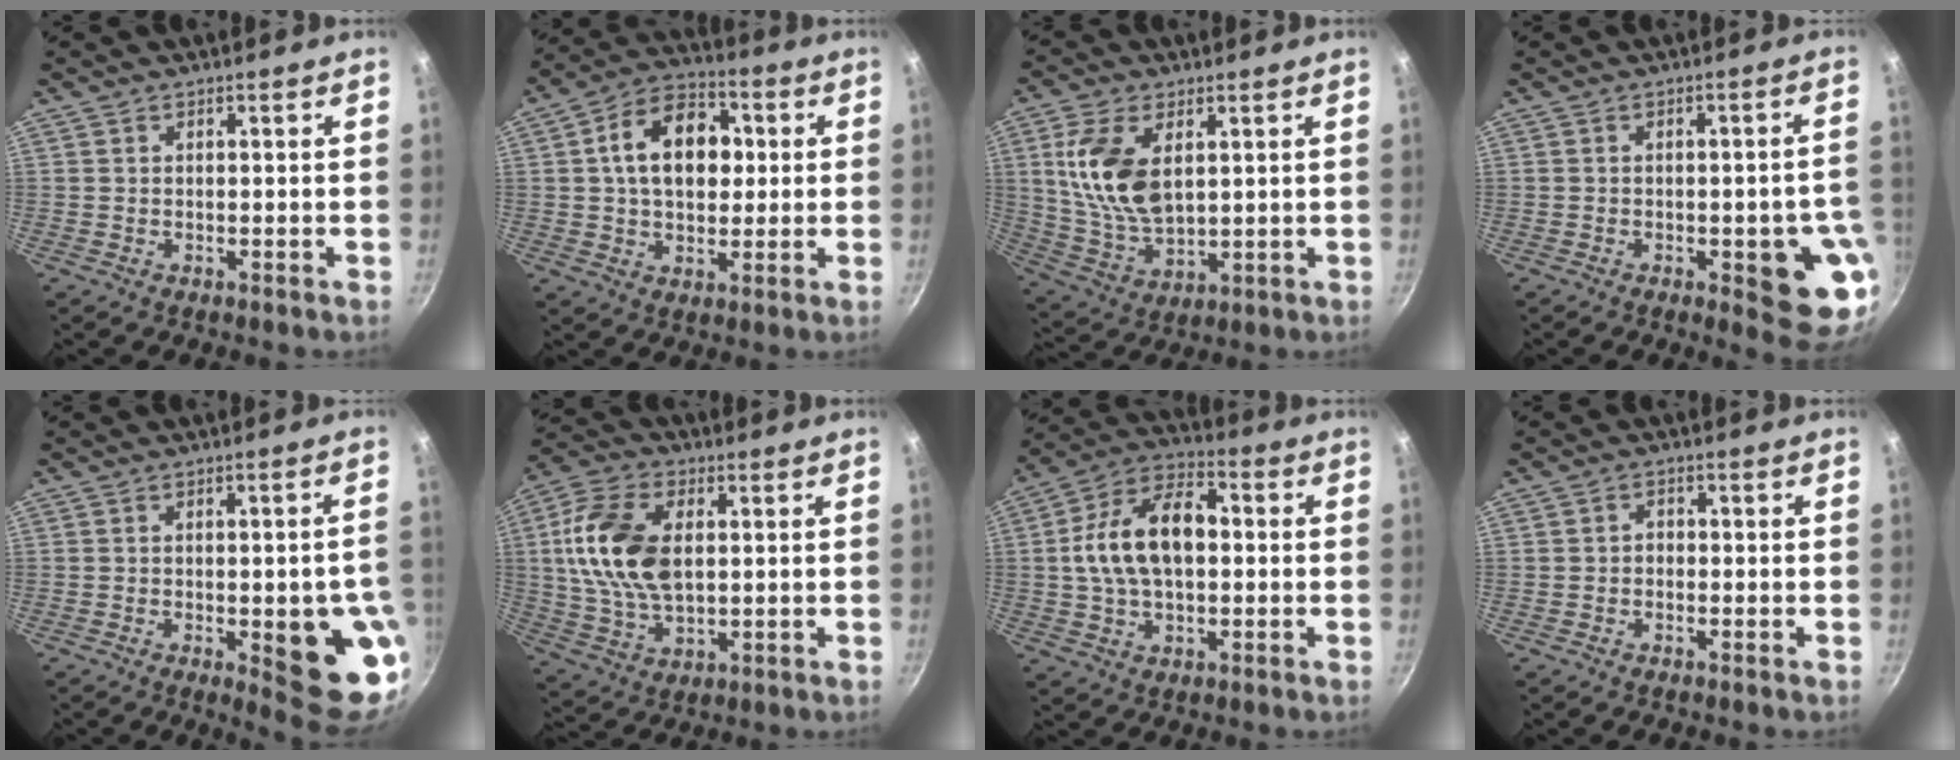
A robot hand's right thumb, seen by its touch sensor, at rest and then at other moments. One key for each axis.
{"total": 14.8, "fx": 2.2, "fy": 10.2, "fz": 10.5, "tx": -0.130, "ty": 0.019, "tz": 0.020}
{"total": 13.7, "fx": 3.5, "fy": 7.7, "fz": 10.8, "tx": -0.202, "ty": -0.020, "tz": 0.078}
{"total": 12.3, "fx": -3.4, "fy": 4.1, "fz": 11.1, "tx": -0.089, "ty": 0.008, "tz": -0.040}
{"total": 14.0, "fx": -3.2, "fy": 4.3, "fz": 12.9, "tx": -0.120, "ty": 0.007, "tz": -0.034}
{"total": 16.3, "fx": 2.3, "fy": 10.0, "fz": 12.7, "tx": -0.231, "ty": 0.001, "tz": 0.039}
{"total": 15.9, "fx": 0.8, "fy": 9.6, "fz": 12.6, "tx": -0.200, "ty": 0.032, "tz": -0.001}
{"total": 1.6, "fx": -0.7, "fy": 1.2, "fz": 0.7, "tx": -0.006, "ty": 0.011, "tz": -0.015}